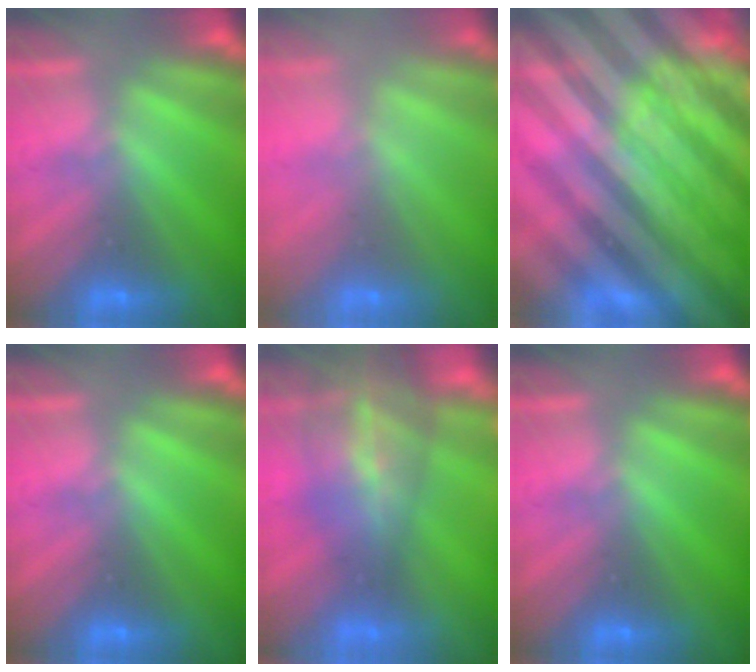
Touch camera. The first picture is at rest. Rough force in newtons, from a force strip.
{"total": 5.7}
{"total": 8.6}
{"total": 0.0}
{"total": 7.4}
{"total": 0.0}